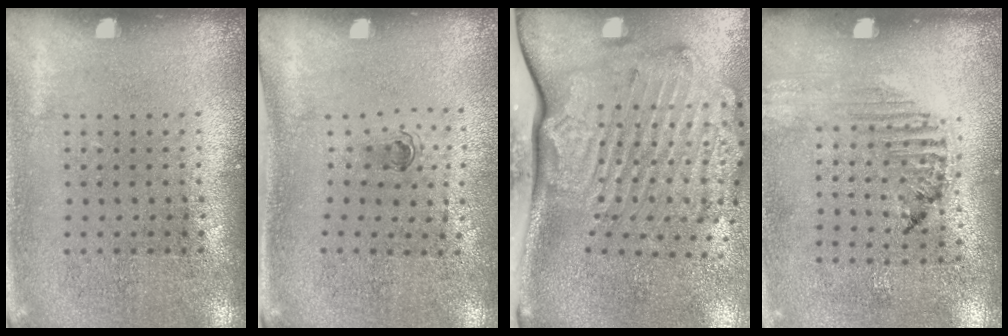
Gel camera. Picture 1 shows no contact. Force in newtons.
{"total": 0.6, "press": 0.3, "slide": 0.5}
{"total": 3.5, "press": 2.5, "slide": 2.5}
{"total": 1.2, "press": 1.1, "slide": 0.4}